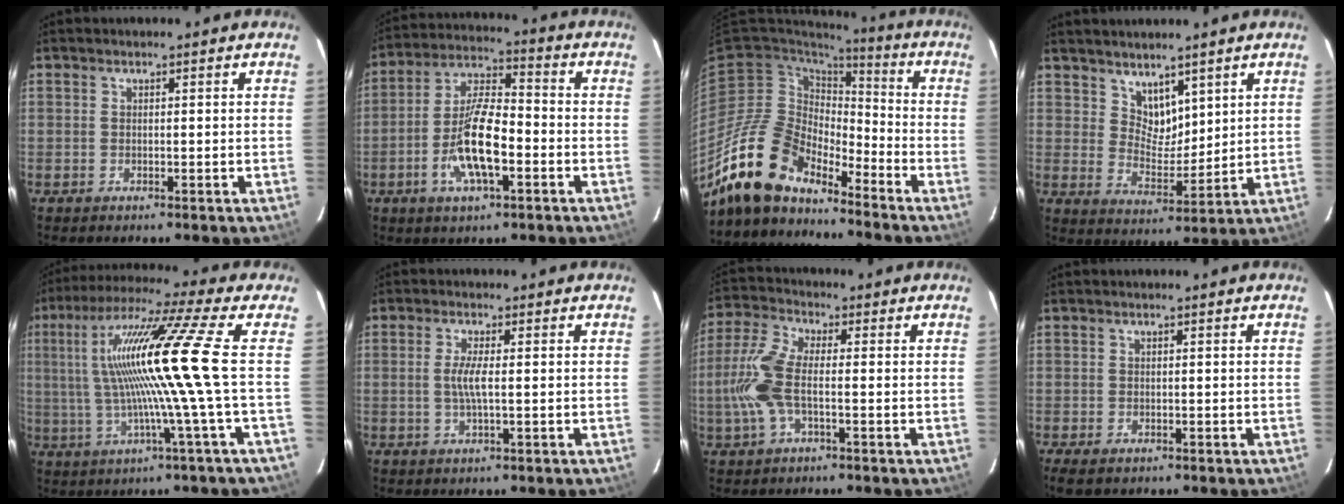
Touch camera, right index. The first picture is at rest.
{"total": 12.2, "force": [-4.2, 4.0, 10.8], "torque": [-0.221, -0.001, -0.078]}
{"total": 15.8, "force": [-13.1, 6.4, 6.2], "torque": [-0.120, 0.002, -0.248]}
{"total": 6.1, "force": [4.5, 3.6, 2.1], "torque": [-0.025, -0.002, 0.087]}
{"total": 16.2, "force": [0.6, -2.7, 16.0], "torque": [-0.286, 0.004, 0.010]}
{"total": 3.4, "force": [-0.1, 0.3, 3.4], "torque": [-0.068, -0.003, -0.003]}
{"total": 9.6, "force": [-1.7, 3.7, 8.7], "torque": [-0.204, 0.008, -0.038]}
{"total": 3.2, "force": [-2.1, 1.6, 1.9], "torque": [-0.039, -0.015, -0.033]}